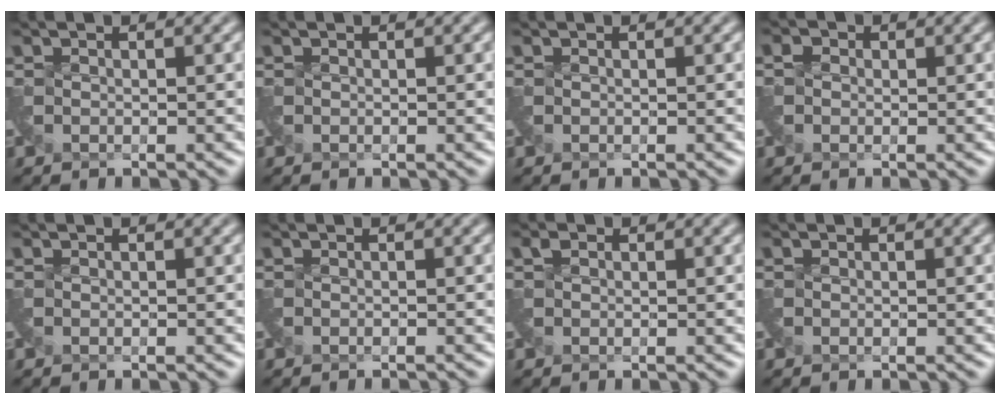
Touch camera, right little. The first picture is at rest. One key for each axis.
{"total": 0.0}
{"total": 0.0}
{"total": 1.1, "fx": -0.6, "fy": 0.5, "fz": -0.8, "tx": 0.014, "ty": -0.006, "tz": -0.008}
{"total": 0.0}
{"total": 0.9, "fx": -0.9, "fy": -0.1, "fz": 0.2, "tx": -0.003, "ty": -0.015, "tz": -0.020}
{"total": 0.7, "fx": -0.1, "fy": 0.1, "fz": -0.7, "tx": 0.011, "ty": -0.004, "tz": 0.003}
{"total": 0.0}